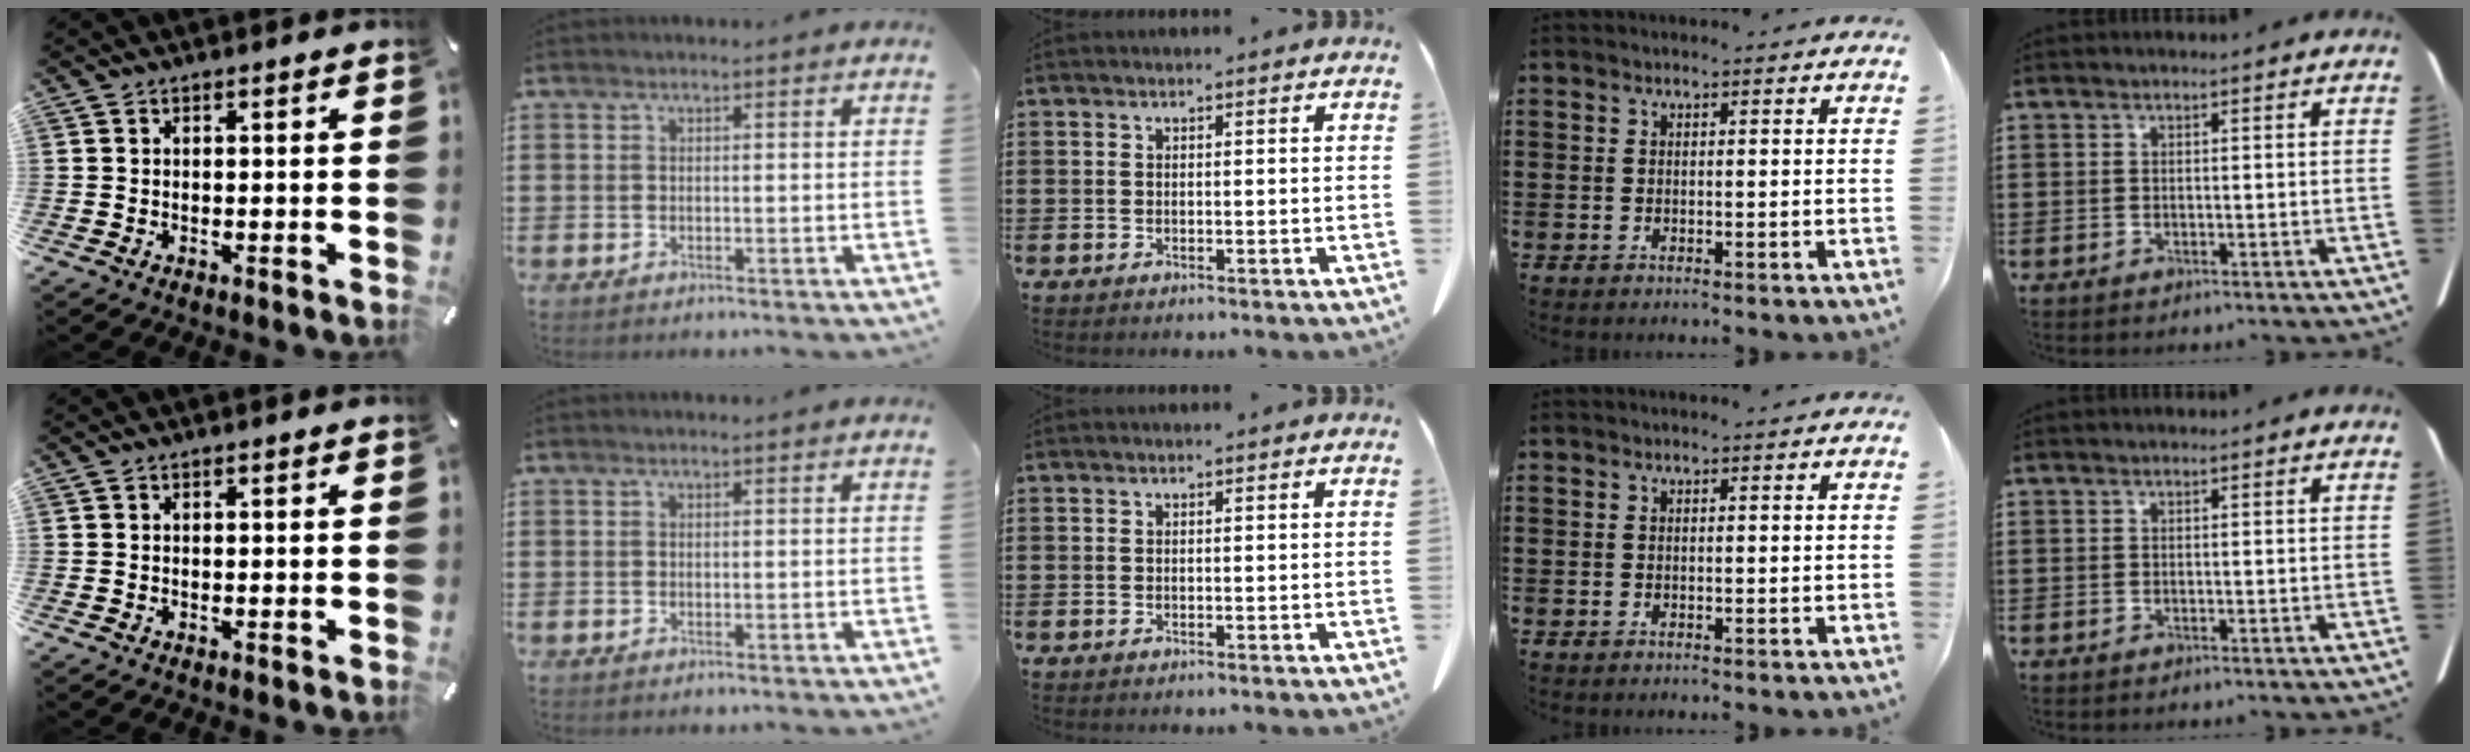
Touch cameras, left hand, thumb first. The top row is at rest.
{}